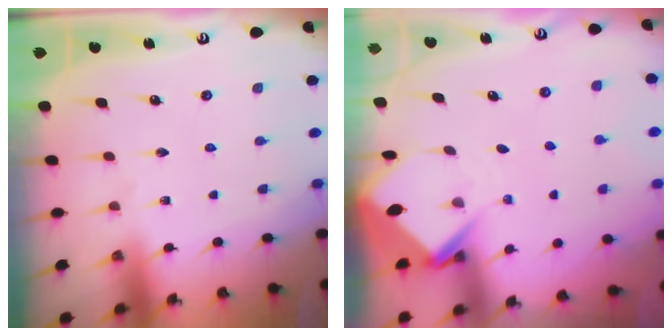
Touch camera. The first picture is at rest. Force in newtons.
{"total": 3.8, "press": 3.8, "slide": 0.2}